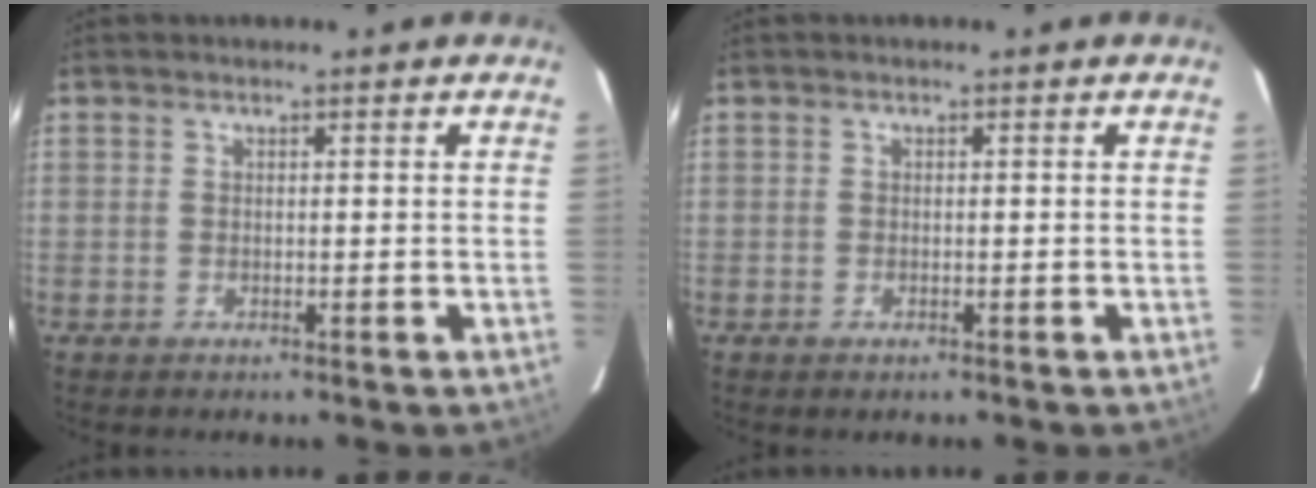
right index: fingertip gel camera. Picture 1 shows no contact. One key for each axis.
{"total": 0.7, "fx": -0.5, "fy": 0.4, "fz": 0.4, "tx": -0.005, "ty": -0.002, "tz": -0.008}